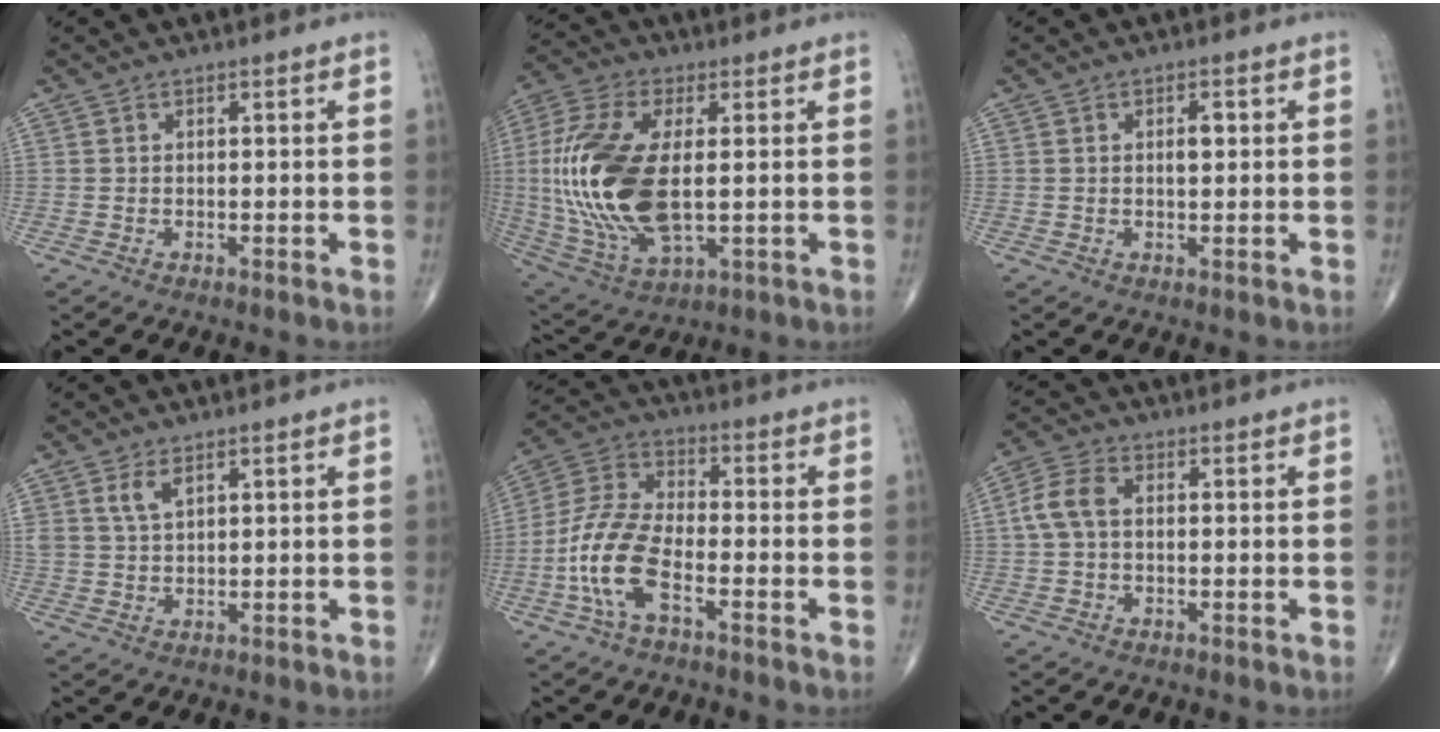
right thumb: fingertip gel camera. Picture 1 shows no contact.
{"total": 21.7, "force": [0.3, 10.2, 19.2], "torque": [-0.431, -0.012, 0.014]}
{"total": 2.1, "force": [0.4, 1.0, 1.8], "torque": [-0.022, 0.000, 0.005]}
{"total": 3.2, "force": [1.9, 1.4, 2.2], "torque": [-0.041, -0.007, 0.044]}
{"total": 11.6, "force": [-4.6, 4.8, 9.5], "torque": [-0.210, 0.031, -0.095]}
{"total": 5.4, "force": [0.3, 3.3, 4.2], "torque": [-0.097, 0.017, 0.000]}